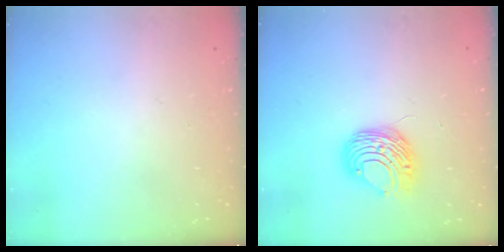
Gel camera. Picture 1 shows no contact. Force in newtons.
{"total": 8.8, "press": 8.7, "slide": 0.5}